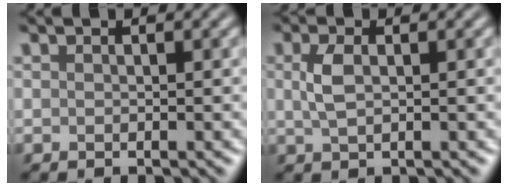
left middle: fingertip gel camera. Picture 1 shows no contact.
{"total": 2.2, "force": [0.5, 1.1, 1.8], "torque": [-0.045, 0.001, 0.010]}